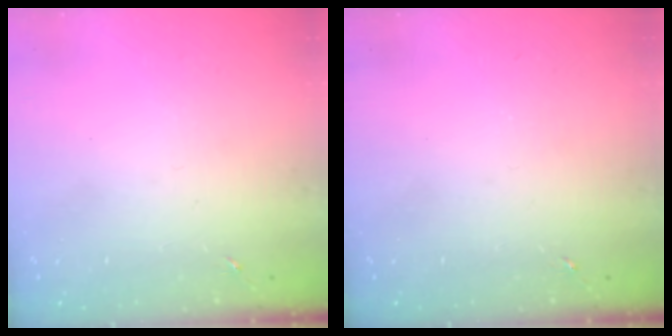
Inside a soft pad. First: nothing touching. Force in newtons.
{"total": 0.0}